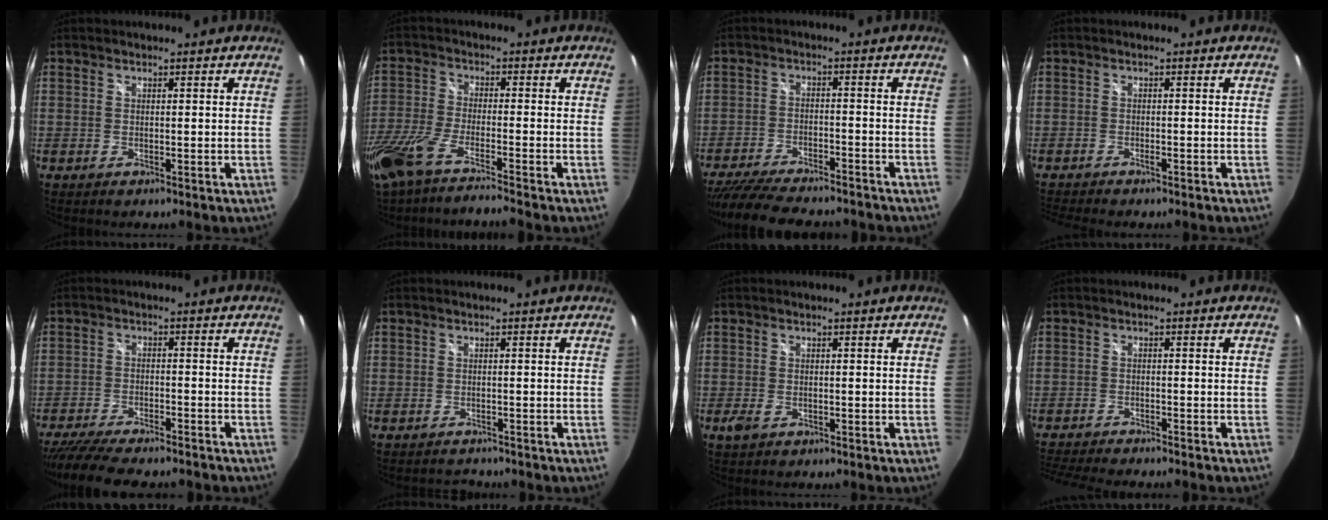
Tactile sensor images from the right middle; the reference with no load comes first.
{"total": 11.6, "force": [-9.1, 0.8, 7.1], "torque": [-0.163, -0.040, -0.172]}
{"total": 17.2, "force": [-14.7, 4.3, 8.0], "torque": [-0.162, -0.030, -0.223]}
{"total": 3.7, "force": [-3.3, 0.5, 1.7], "torque": [-0.041, -0.015, -0.059]}
{"total": 13.5, "force": [-11.6, 2.9, 6.4], "torque": [-0.136, -0.034, -0.181]}
{"total": 1.1, "force": [-0.9, 0.5, -0.5], "torque": [0.005, 0.007, -0.015]}
{"total": 2.3, "force": [-1.1, 1.5, 1.4], "torque": [-0.028, -0.005, -0.019]}
{"total": 8.2, "force": [-7.5, 0.6, 3.2], "torque": [-0.083, -0.020, -0.126]}